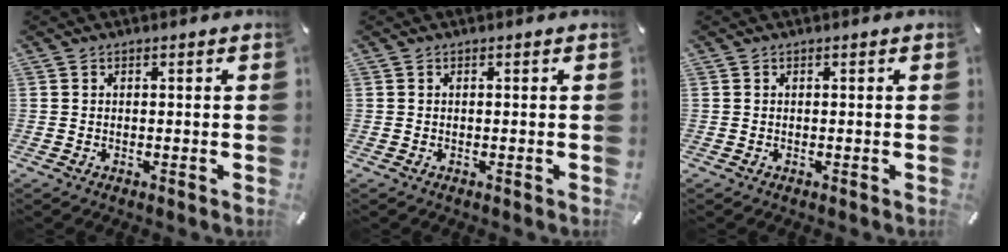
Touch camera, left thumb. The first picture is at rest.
{"total": 0.0}
{"total": 0.0}